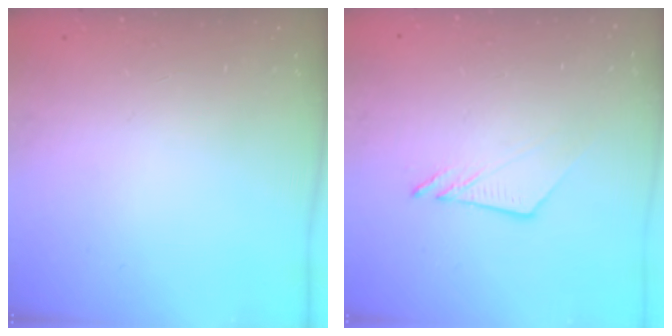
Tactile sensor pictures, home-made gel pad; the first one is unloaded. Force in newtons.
{"total": 6.7, "press": 6.7, "slide": 0.1}